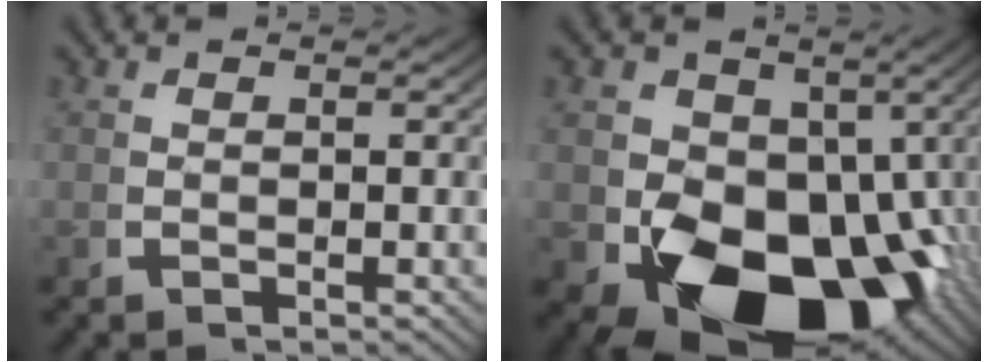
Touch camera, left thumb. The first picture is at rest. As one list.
[{"total": 20.5, "force": [-4.0, 13.9, 14.5], "torque": [-0.261, -0.104, -0.015]}]